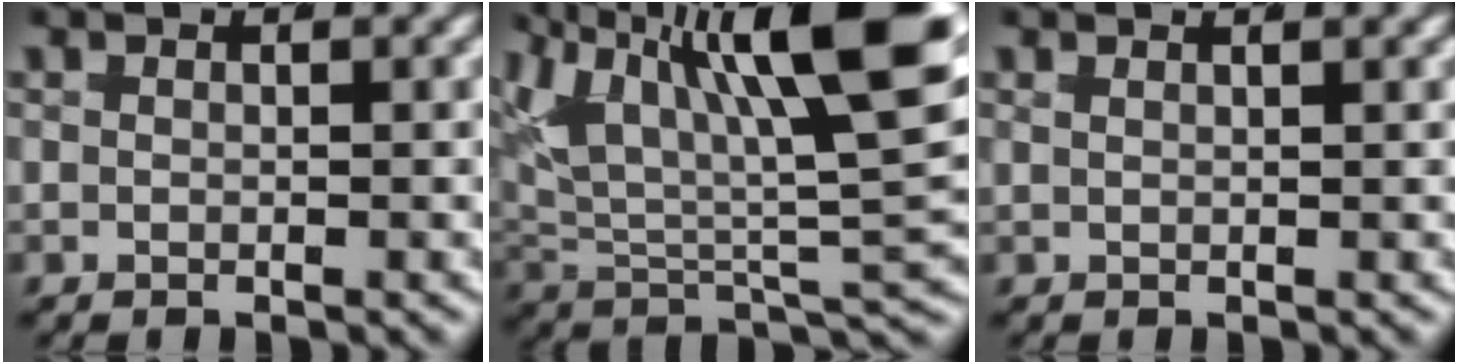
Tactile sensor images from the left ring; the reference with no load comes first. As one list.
[{"total": 13.6, "force": [3.6, 6.6, 11.3], "torque": [-0.184, -0.004, 0.053]}, {"total": 1.1, "force": [0.9, 0.2, 0.6], "torque": [-0.003, 0.009, 0.012]}]